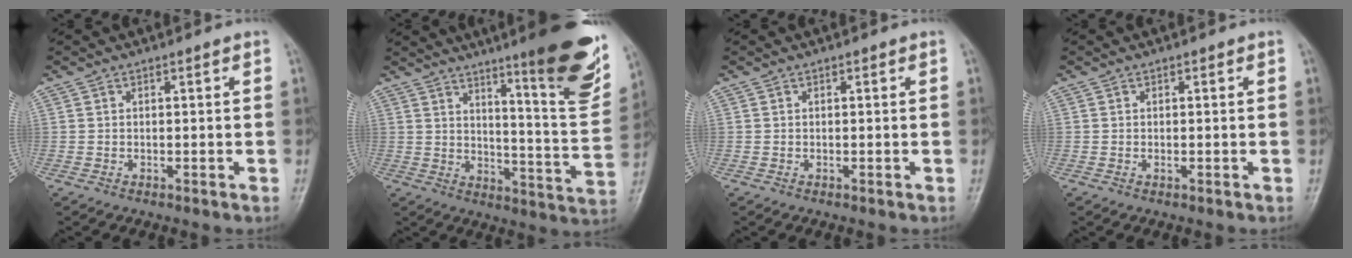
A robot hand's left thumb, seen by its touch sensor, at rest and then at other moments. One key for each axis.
{"total": 20.5, "fx": 12.6, "fy": 3.1, "fz": 15.8, "tx": -0.178, "ty": -0.076, "tz": 0.182}
{"total": 0.0}
{"total": 0.7, "fx": 0.0, "fy": 0.5, "fz": 0.5, "tx": -0.005, "ty": -0.001, "tz": 0.000}